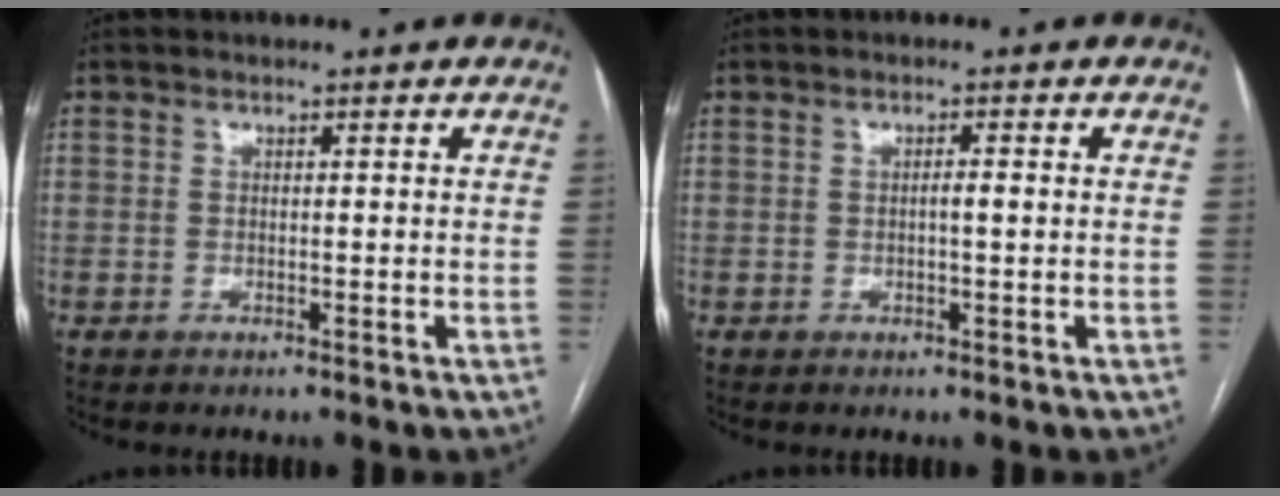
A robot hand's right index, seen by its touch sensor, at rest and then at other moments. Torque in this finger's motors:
{"motor_torque": [0.24, -0.04, 0.13, 0.04]}